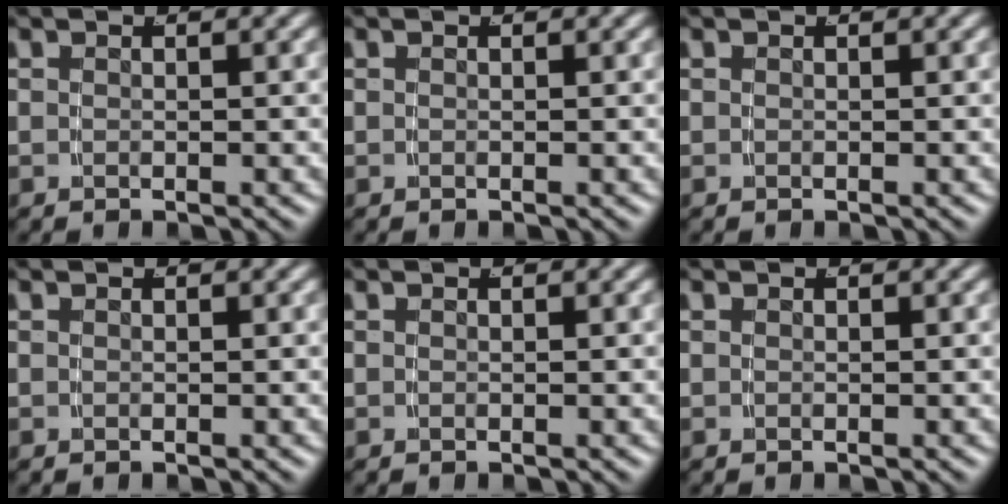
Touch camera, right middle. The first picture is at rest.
{"total": 0.0}
{"total": 0.0}
{"total": 0.0}
{"total": 0.0}
{"total": 0.0}